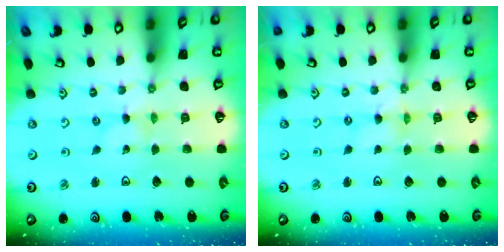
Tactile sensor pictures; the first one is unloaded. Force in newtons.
{"total": 0.0}